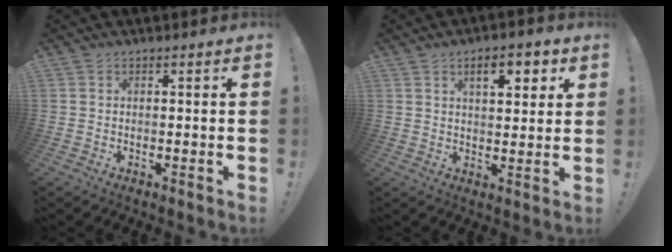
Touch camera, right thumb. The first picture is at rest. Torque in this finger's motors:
{"motor_torque": [-0.32, 0.39, 0.00, 0.00, 0.08]}